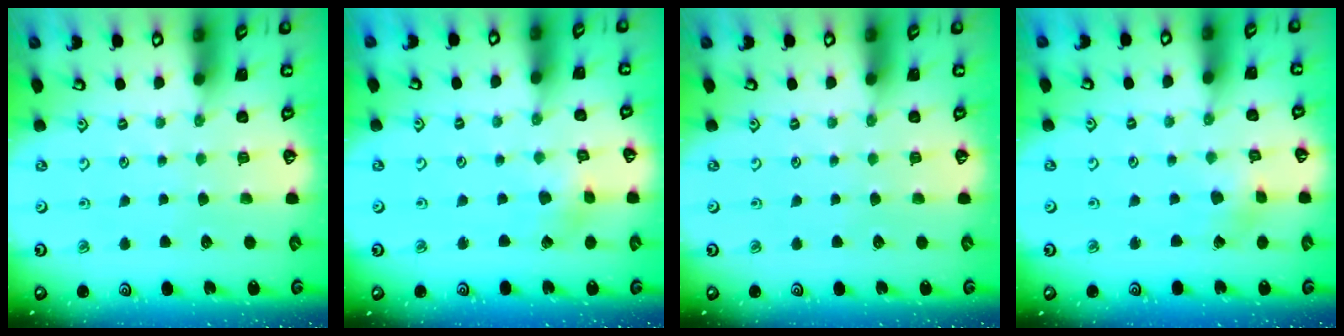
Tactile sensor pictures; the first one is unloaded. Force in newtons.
{"total": 2.6, "press": 2.6, "slide": 0.2}
{"total": 0.0}
{"total": 2.1, "press": 2.1, "slide": 0.1}